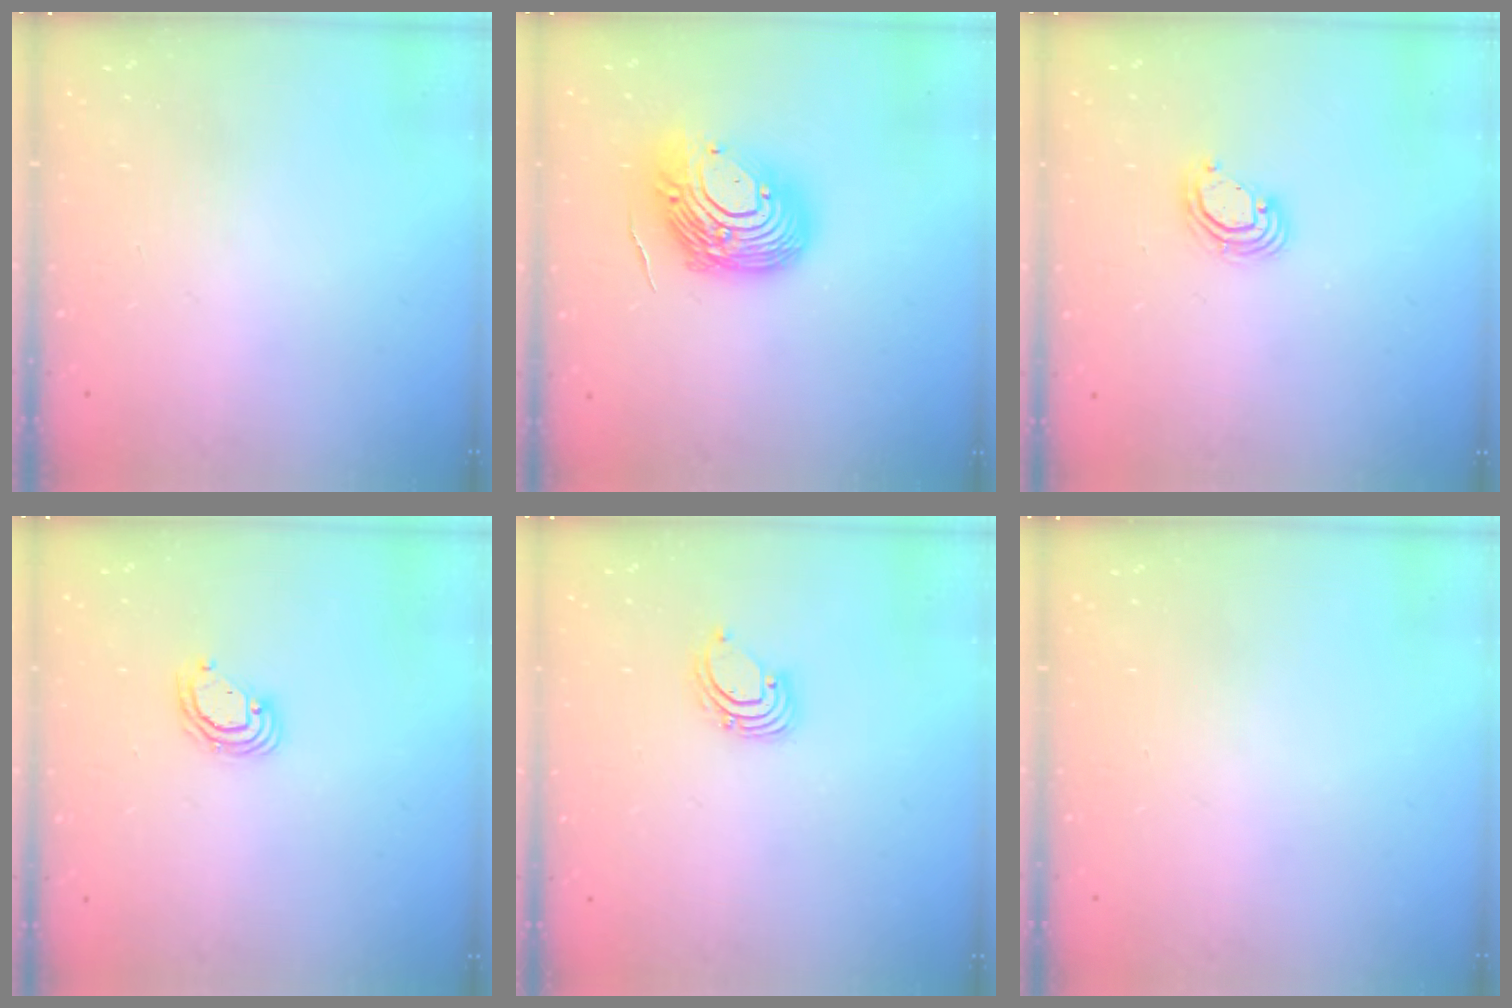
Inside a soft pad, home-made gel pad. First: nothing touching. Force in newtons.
{"total": 14.9, "press": 14.7, "slide": 2.7}
{"total": 5.6, "press": 5.6, "slide": 0.3}
{"total": 4.5, "press": 4.5, "slide": 0.1}
{"total": 3.1, "press": 3.1, "slide": 0.2}
{"total": 0.0}